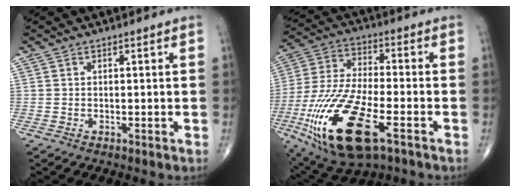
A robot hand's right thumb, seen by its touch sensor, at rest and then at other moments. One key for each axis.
{"total": 22.9, "fx": -9.1, "fy": 8.6, "fz": 19.2, "tx": -0.427, "ty": -0.002, "tz": -0.159}